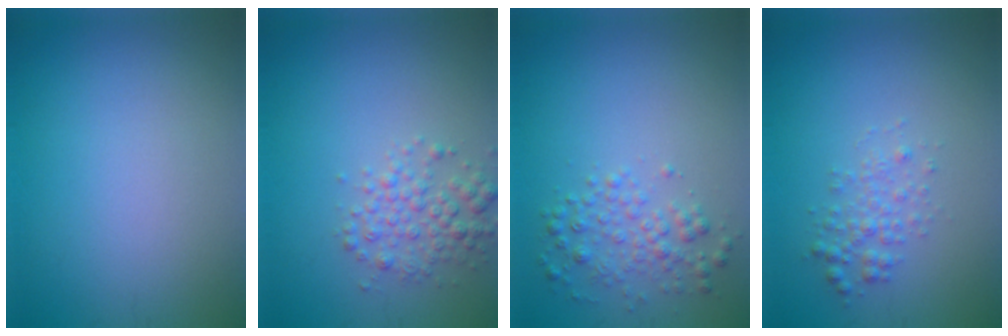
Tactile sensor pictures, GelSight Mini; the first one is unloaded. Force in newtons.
{"total": 2.7, "press": 2.7, "slide": 0.0}
{"total": 2.4, "press": 2.4, "slide": 0.1}
{"total": 1.8, "press": 1.8, "slide": 0.0}